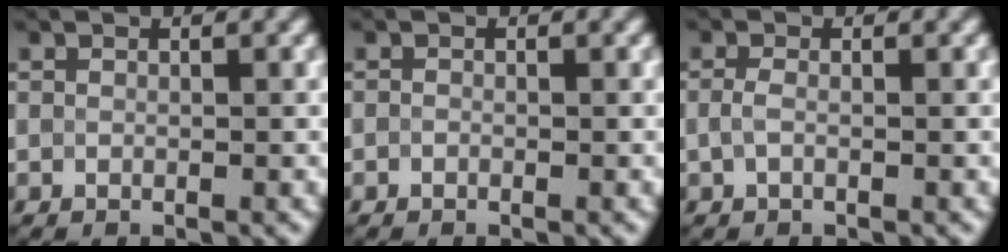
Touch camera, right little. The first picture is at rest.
{"total": 0.0}
{"total": 1.2, "force": [-0.2, 0.6, 1.0], "torque": [-0.028, 0.000, -0.009]}